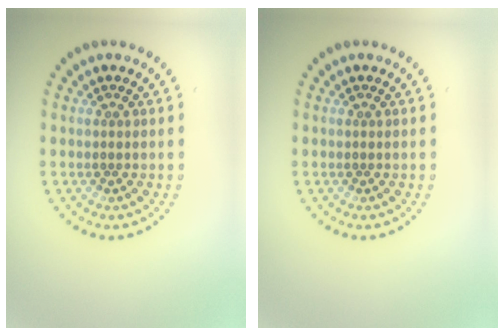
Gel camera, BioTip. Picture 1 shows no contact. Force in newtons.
{"total": 0.0}